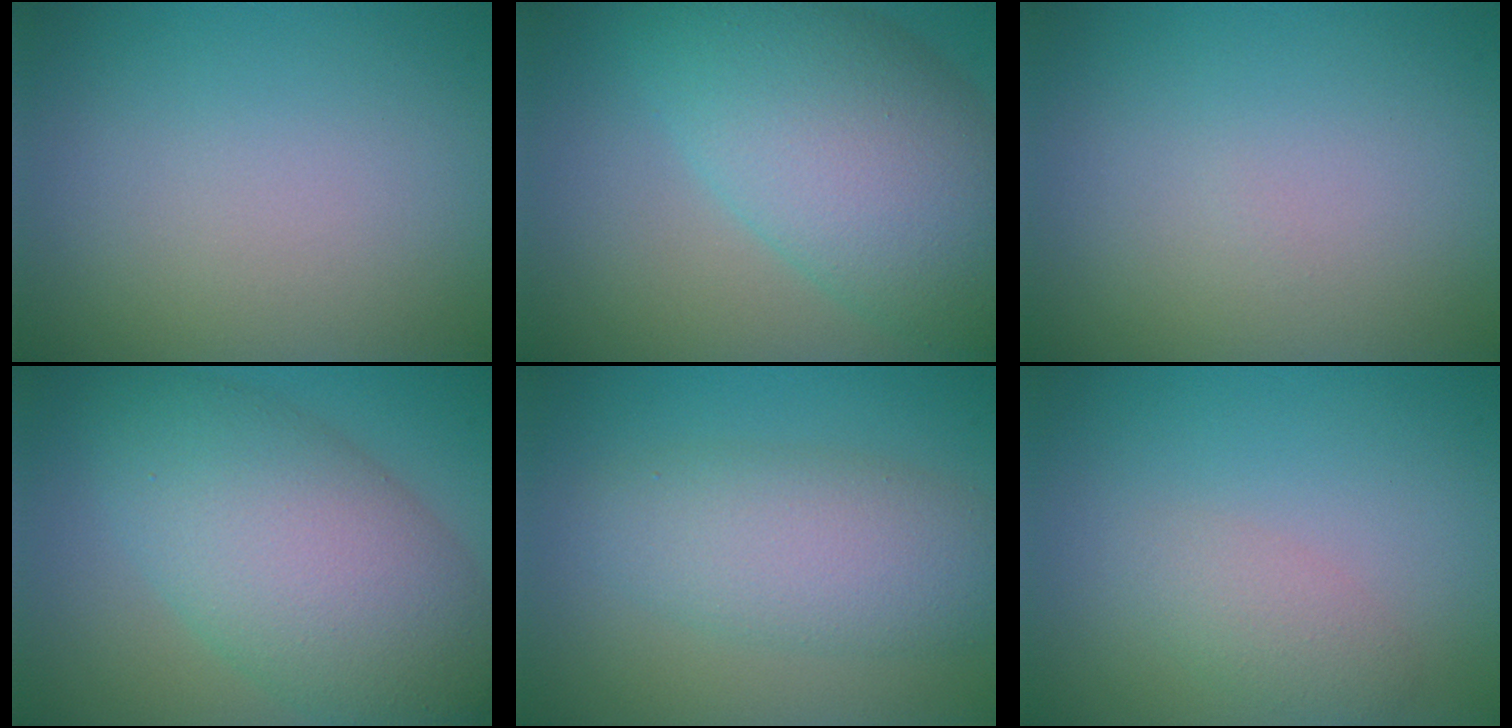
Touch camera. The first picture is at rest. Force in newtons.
{"total": 10.5, "press": 10.5, "slide": 0.4}
{"total": 0.0}
{"total": 9.6, "press": 9.6, "slide": 0.1}
{"total": 5.3, "press": 5.3, "slide": 0.3}
{"total": 1.8, "press": 1.8, "slide": 0.2}